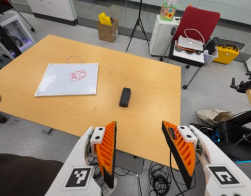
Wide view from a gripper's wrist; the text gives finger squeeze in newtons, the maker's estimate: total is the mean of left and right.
{"total": 0.0}